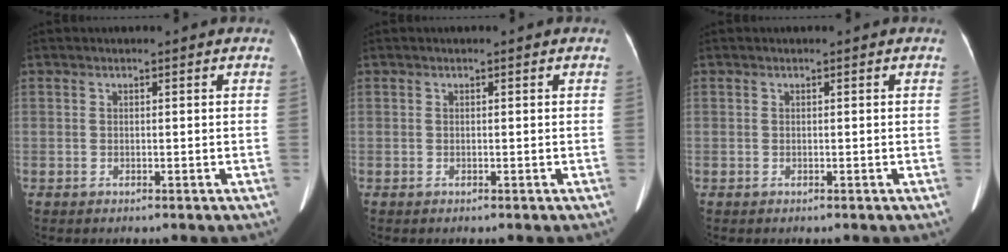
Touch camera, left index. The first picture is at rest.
{"total": 0.0}
{"total": 0.0}